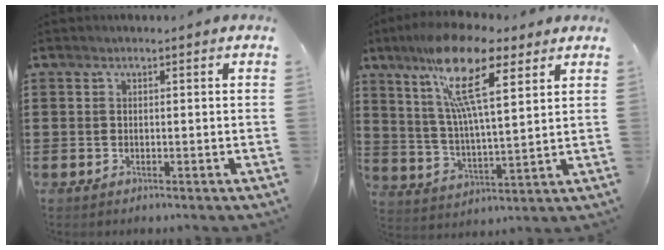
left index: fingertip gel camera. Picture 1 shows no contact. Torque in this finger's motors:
{"motor_torque": [2.14, 0.00, 1.05, 0.21]}